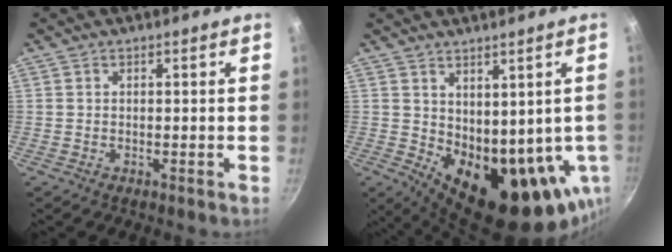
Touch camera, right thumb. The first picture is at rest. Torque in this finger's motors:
{"motor_torque": [-0.23, 1.44, 2.23, -0.54, 0.16]}